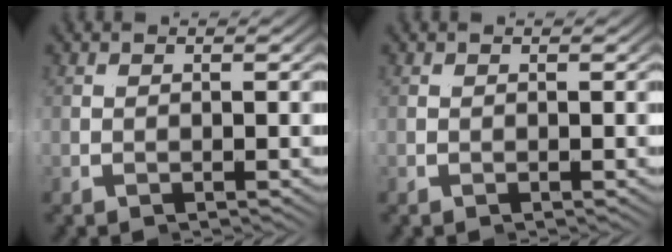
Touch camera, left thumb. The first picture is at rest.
{"total": 0.0}